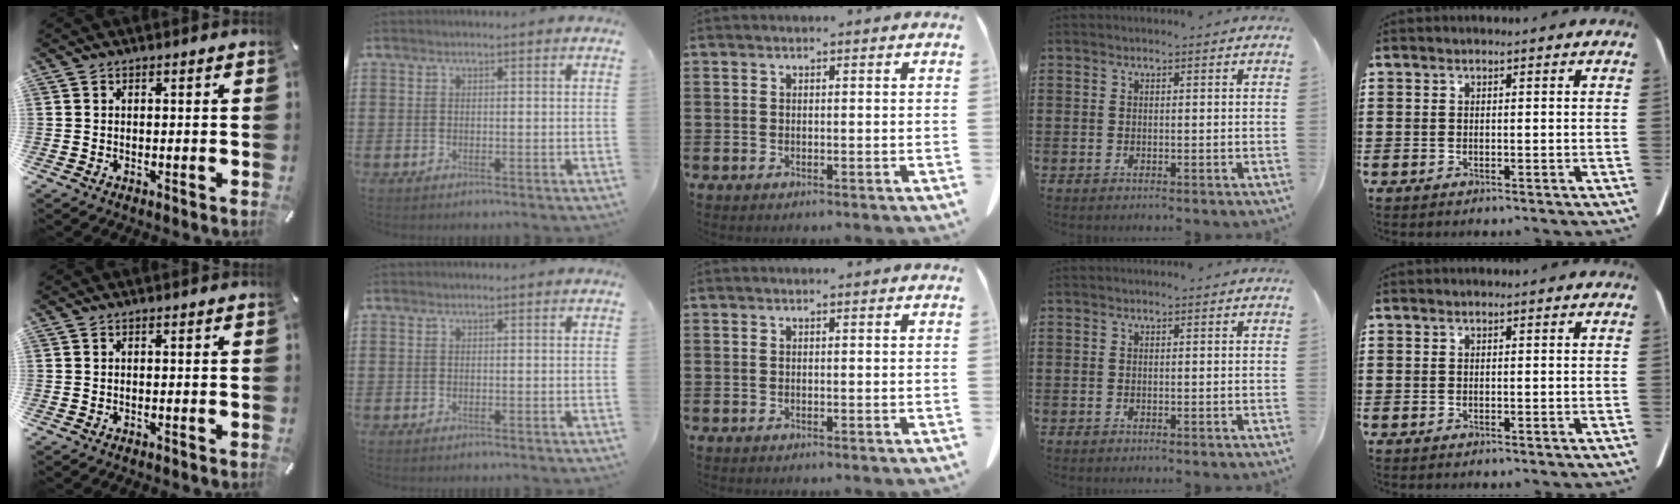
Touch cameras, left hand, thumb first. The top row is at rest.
{}